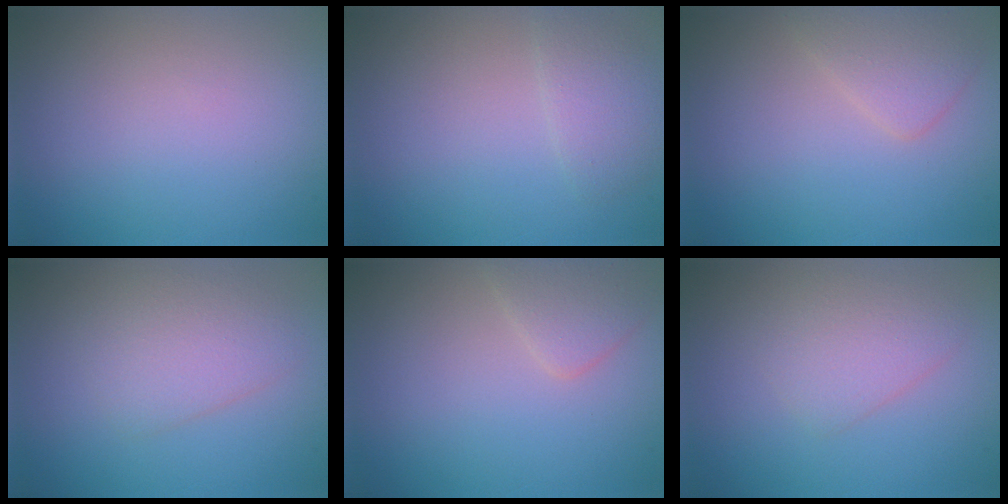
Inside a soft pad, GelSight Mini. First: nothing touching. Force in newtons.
{"total": 1.9, "press": 1.9, "slide": 0.1}
{"total": 2.2, "press": 2.2, "slide": 0.1}
{"total": 3.0, "press": 3.0, "slide": 0.1}
{"total": 2.0, "press": 2.0, "slide": 0.0}
{"total": 2.5, "press": 2.5, "slide": 0.1}